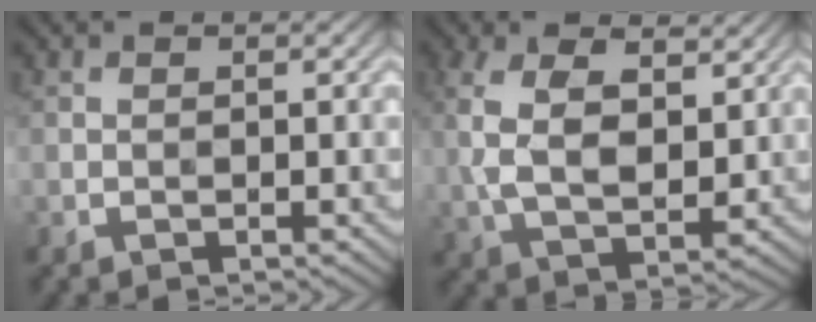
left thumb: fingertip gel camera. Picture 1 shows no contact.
{"total": 8.7, "force": [2.4, 4.5, 7.1], "torque": [-0.165, -0.008, 0.044]}